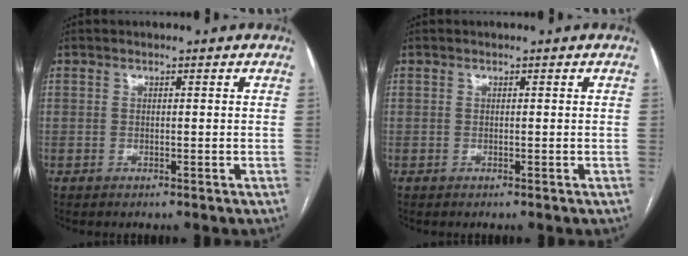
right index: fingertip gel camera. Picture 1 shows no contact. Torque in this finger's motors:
{"motor_torque": [0.00, 0.00, 0.00, 0.00]}